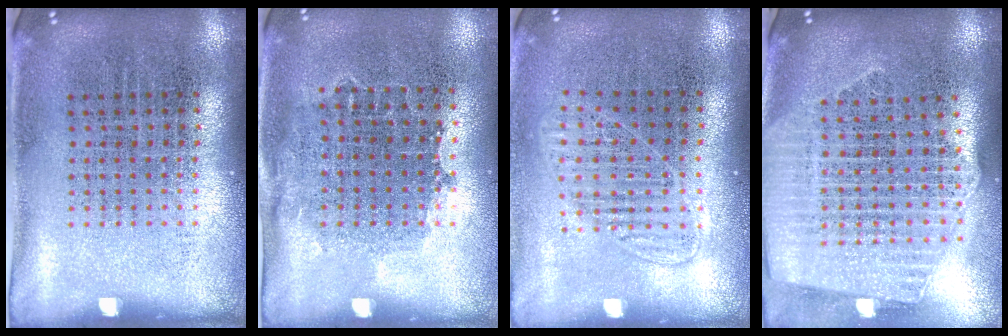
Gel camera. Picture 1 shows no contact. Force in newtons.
{"total": 0.8, "press": 0.7, "slide": 0.5}
{"total": 1.3, "press": 1.2, "slide": 0.7}
{"total": 2.4, "press": 2.2, "slide": 1.2}